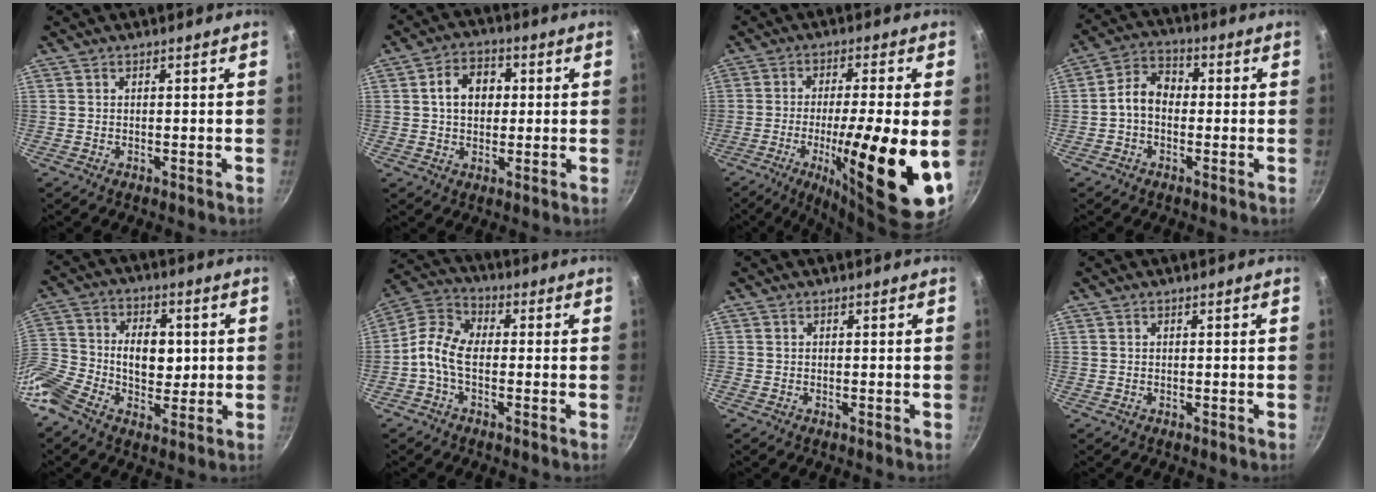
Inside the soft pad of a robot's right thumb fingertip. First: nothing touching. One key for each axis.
{"total": 7.9, "fx": 1.1, "fy": 6.0, "fz": 5.1, "tx": -0.056, "ty": 0.012, "tz": 0.009}
{"total": 20.5, "fx": -4.7, "fy": 4.1, "fz": 19.5, "tx": -0.290, "ty": 0.003, "tz": -0.068}
{"total": 6.9, "fx": -0.6, "fy": 5.1, "fz": 4.6, "tx": -0.062, "ty": 0.027, "tz": -0.028}
{"total": 13.6, "fx": -2.2, "fy": 9.3, "fz": 9.7, "tx": -0.174, "ty": 0.031, "tz": -0.056}
{"total": 8.3, "fx": -1.4, "fy": 5.3, "fz": 6.3, "tx": -0.120, "ty": 0.031, "tz": -0.047}
{"total": 0.0}
{"total": 0.0}